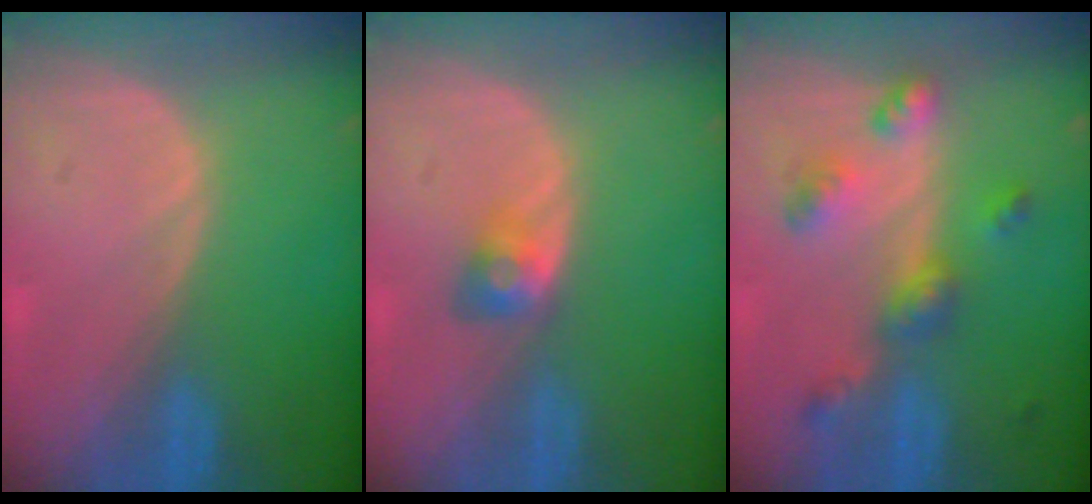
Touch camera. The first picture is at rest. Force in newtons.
{"total": 2.9, "press": 2.5, "slide": 1.6}
{"total": 6.8, "press": 6.0, "slide": 3.2}